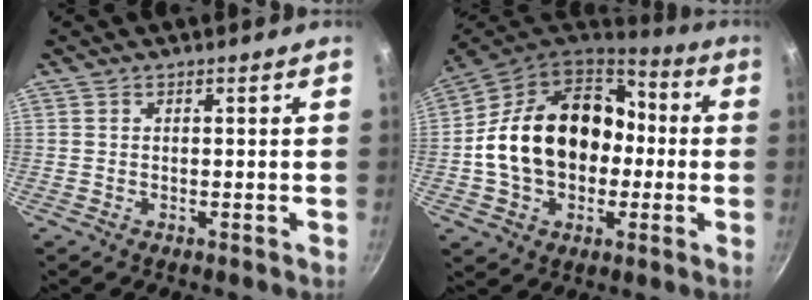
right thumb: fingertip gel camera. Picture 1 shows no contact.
{"total": 22.2, "force": [-0.3, 16.7, 14.7], "torque": [-0.232, 0.050, -0.003]}